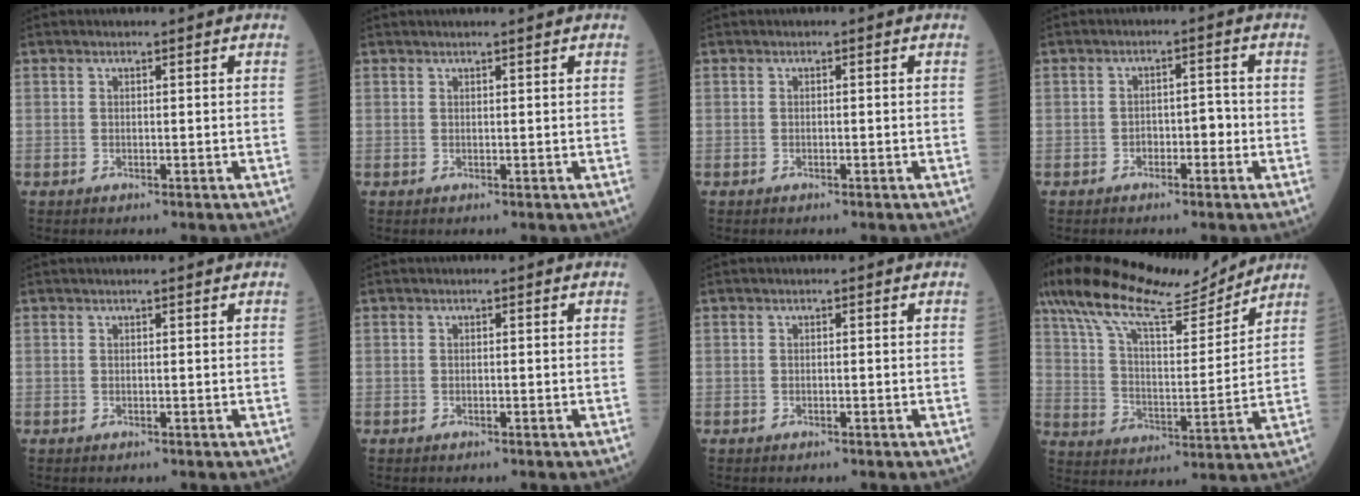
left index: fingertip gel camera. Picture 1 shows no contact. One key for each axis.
{"total": 2.0, "fx": 1.8, "fy": -0.2, "fz": 0.9, "tx": -0.007, "ty": 0.008, "tz": 0.022}
{"total": 0.0}
{"total": 2.7, "fx": -1.2, "fy": 1.3, "fz": 2.0, "tx": -0.022, "ty": 0.012, "tz": -0.021}
{"total": 1.0, "fx": 0.8, "fy": -0.2, "fz": 0.5, "tx": -0.003, "ty": 0.001, "tz": 0.012}
{"total": 0.0}
{"total": 0.0}
{"total": 18.4, "fx": 15.4, "fy": 3.4, "fz": 9.4, "tx": -0.180, "ty": 0.024, "tz": 0.262}